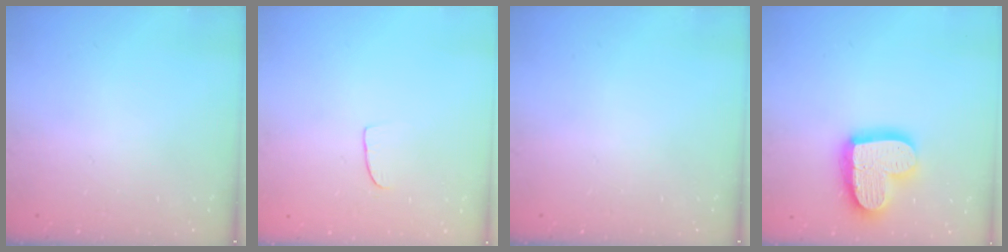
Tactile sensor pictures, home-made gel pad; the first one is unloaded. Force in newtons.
{"total": 5.4, "press": 5.3, "slide": 0.4}
{"total": 0.0}
{"total": 18.9, "press": 18.8, "slide": 1.7}